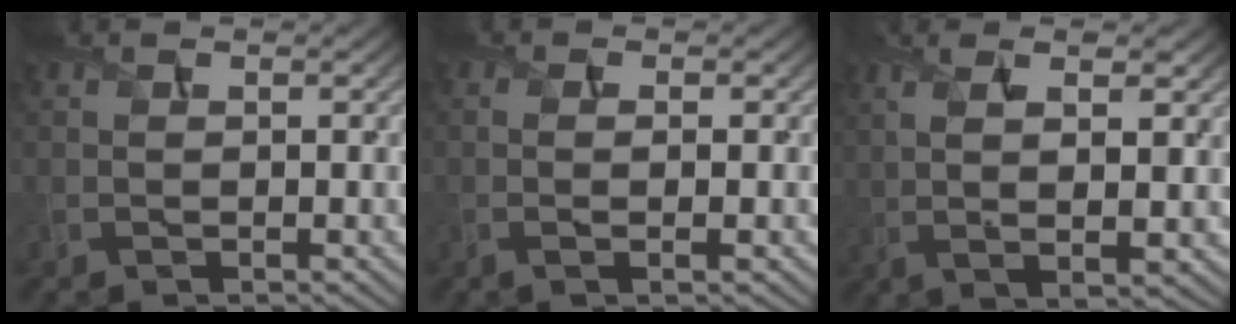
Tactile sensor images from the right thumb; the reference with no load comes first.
{"total": 2.0, "force": [-0.4, 0.4, 2.0], "torque": [-0.039, -0.001, -0.010]}
{"total": 7.5, "force": [2.0, 1.9, 6.9], "torque": [-0.109, 0.007, 0.027]}